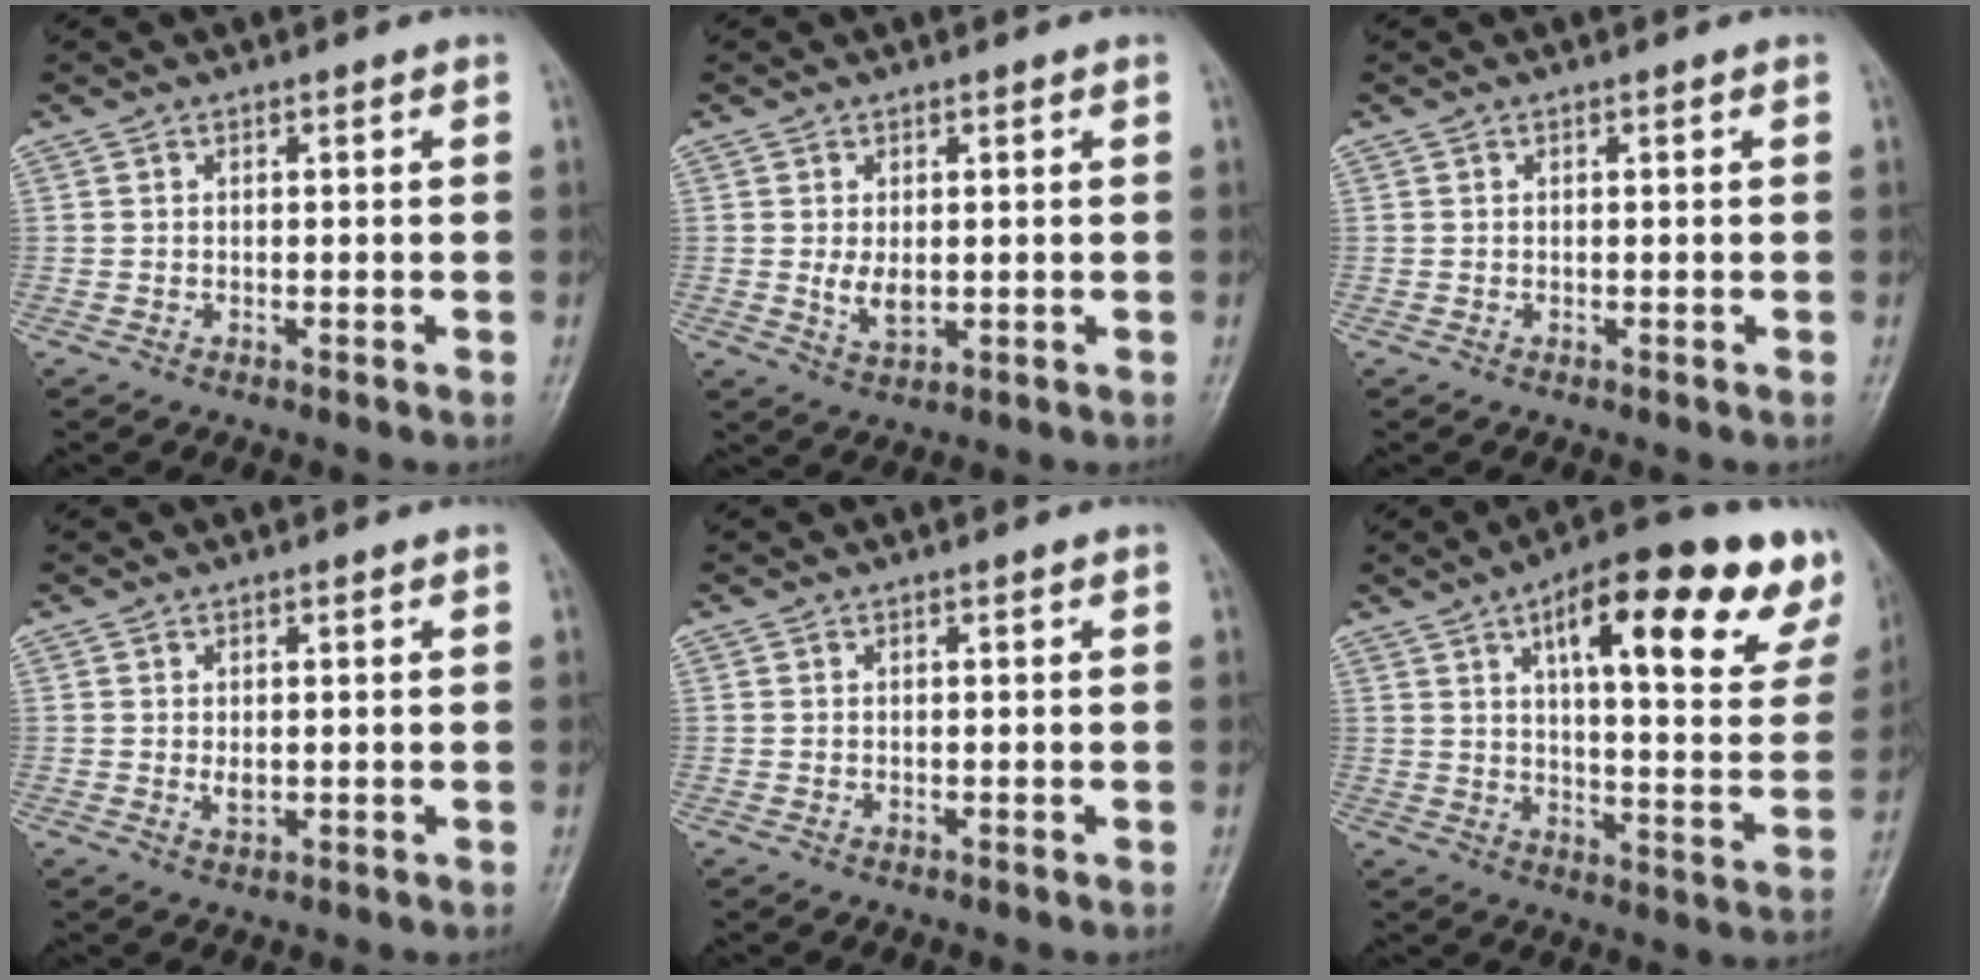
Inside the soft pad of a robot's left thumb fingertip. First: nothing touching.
{"total": 3.6, "force": [0.2, 2.1, 2.9], "torque": [-0.047, -0.011, 0.012]}
{"total": 0.0}
{"total": 1.8, "force": [0.3, 1.1, 1.4], "torque": [-0.019, -0.006, 0.009]}
{"total": 0.0}
{"total": 24.6, "force": [12.7, 7.5, 19.7], "torque": [-0.237, -0.024, 0.176]}